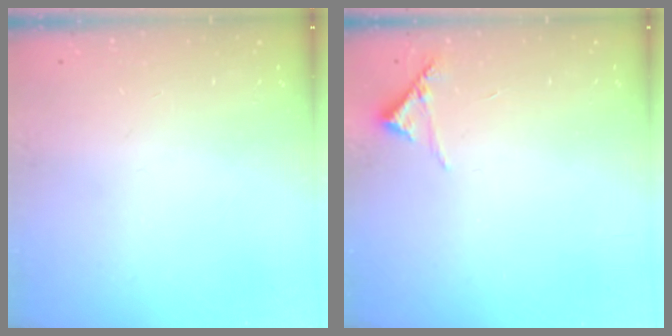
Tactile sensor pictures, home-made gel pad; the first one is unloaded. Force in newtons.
{"total": 6.4, "press": 6.4, "slide": 0.2}